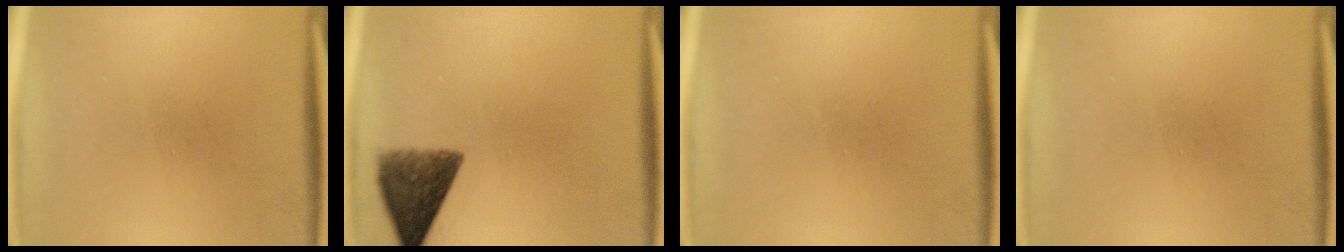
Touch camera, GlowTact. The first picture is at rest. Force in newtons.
{"total": 8.3}
{"total": 0.0}
{"total": 0.0}